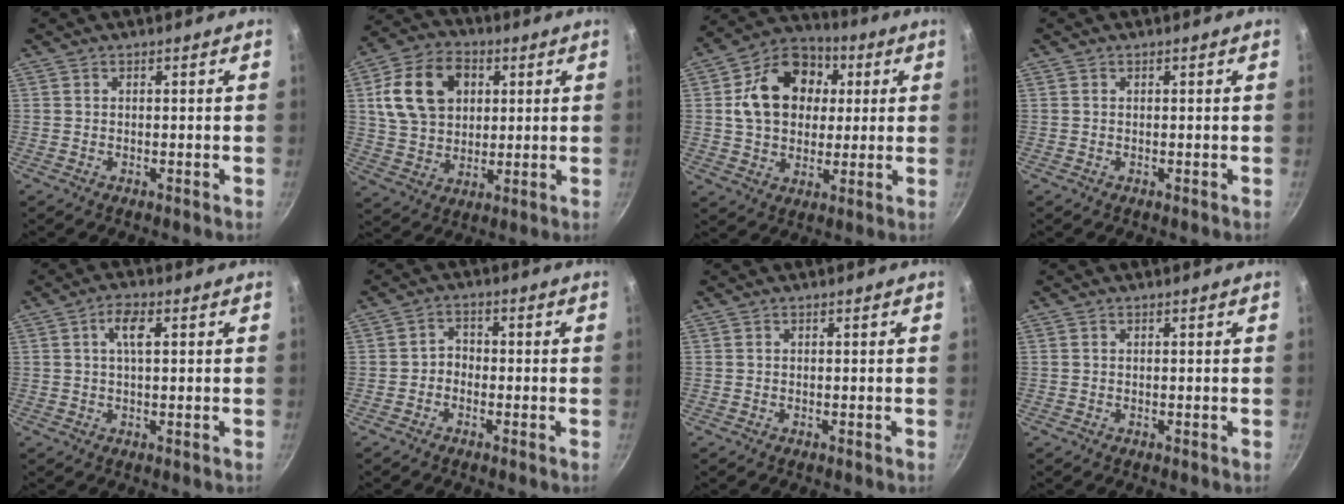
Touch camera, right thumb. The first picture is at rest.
{"total": 15.6, "force": [4.2, 11.5, 9.7], "torque": [-0.156, 0.003, 0.071]}
{"total": 16.9, "force": [3.3, 13.1, 10.1], "torque": [-0.140, 0.019, 0.045]}
{"total": 0.0}
{"total": 4.3, "force": [1.1, 1.6, 3.8], "torque": [-0.074, 0.010, 0.017]}
{"total": 2.7, "force": [-1.1, 2.2, 1.2], "torque": [-0.004, 0.018, -0.026]}
{"total": 0.0}
{"total": 0.0}